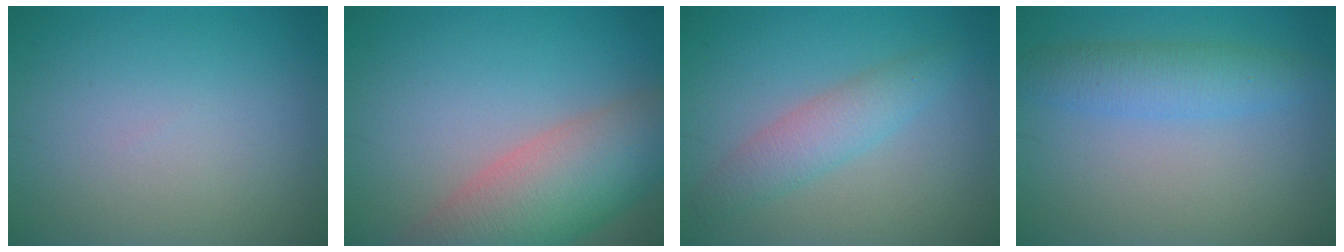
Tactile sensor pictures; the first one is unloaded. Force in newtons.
{"total": 8.9, "press": 8.9, "slide": 0.4}
{"total": 3.1, "press": 3.1, "slide": 0.2}
{"total": 3.6, "press": 3.6, "slide": 0.2}